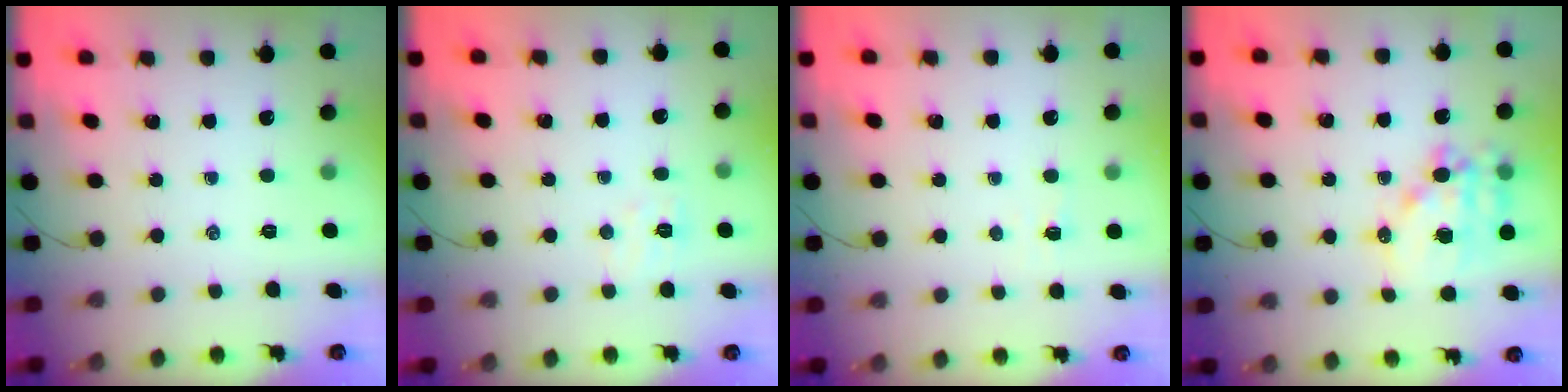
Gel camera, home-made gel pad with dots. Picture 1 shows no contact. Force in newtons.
{"total": 4.5, "press": 4.4, "slide": 1.1}
{"total": 1.2, "press": 1.1, "slide": 0.5}
{"total": 14.0, "press": 13.6, "slide": 3.1}